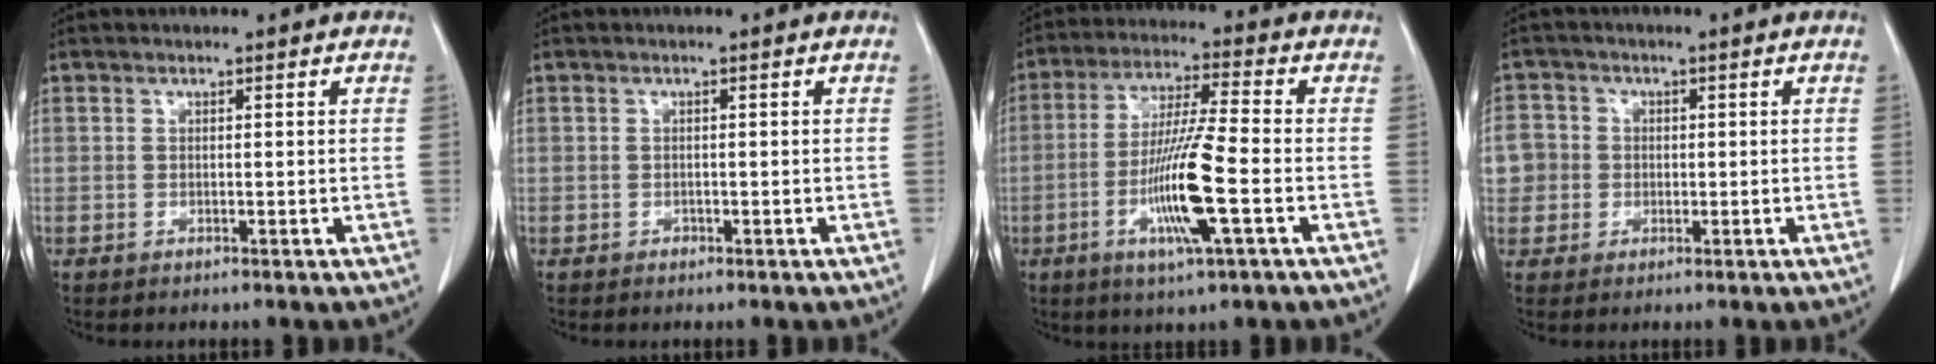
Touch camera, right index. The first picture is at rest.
{"total": 0.5, "force": [-0.3, 0.5, 0.0], "torque": [-0.003, 0.003, -0.005]}
{"total": 12.0, "force": [-3.6, 0.0, 11.4], "torque": [-0.225, -0.013, -0.071]}
{"total": 5.8, "force": [-0.1, 5.7, 0.8], "torque": [-0.025, 0.021, -0.001]}